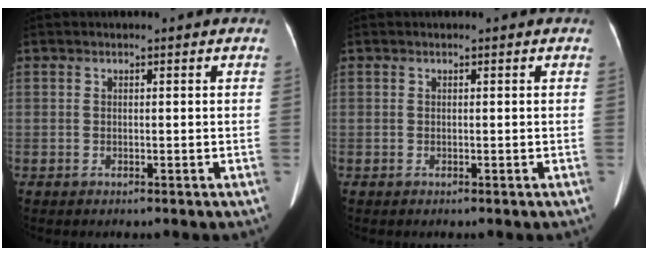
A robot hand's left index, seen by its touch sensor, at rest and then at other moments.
{"total": 0.0}